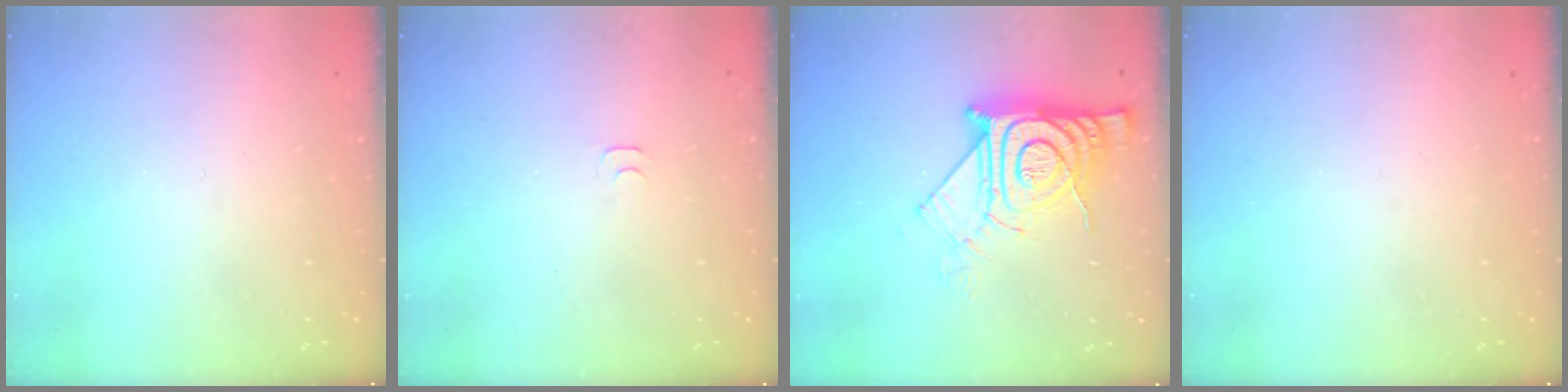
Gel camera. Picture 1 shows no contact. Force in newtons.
{"total": 3.4, "press": 3.4, "slide": 0.3}
{"total": 14.9, "press": 14.9, "slide": 1.4}
{"total": 0.0}